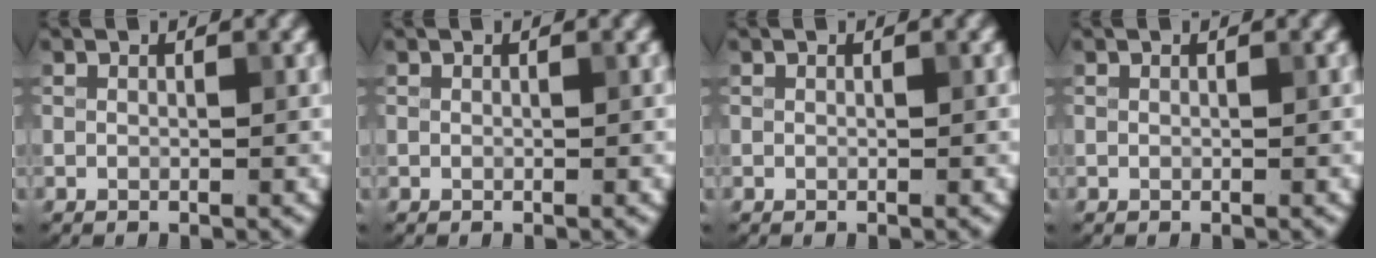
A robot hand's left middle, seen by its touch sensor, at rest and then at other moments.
{"total": 0.0}
{"total": 0.0}
{"total": 0.0}